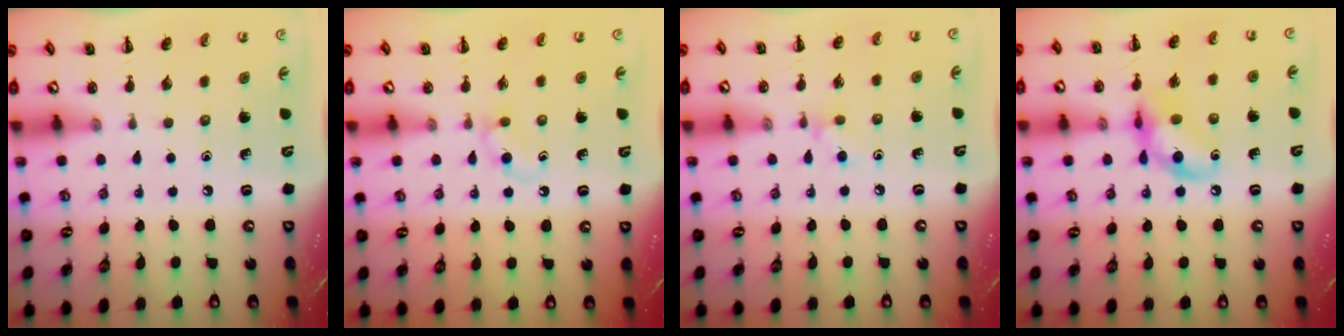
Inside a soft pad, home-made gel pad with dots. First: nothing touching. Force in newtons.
{"total": 3.7, "press": 3.4, "slide": 1.6}
{"total": 4.5, "press": 4.2, "slide": 1.5}
{"total": 13.1, "press": 13.0, "slide": 2.0}